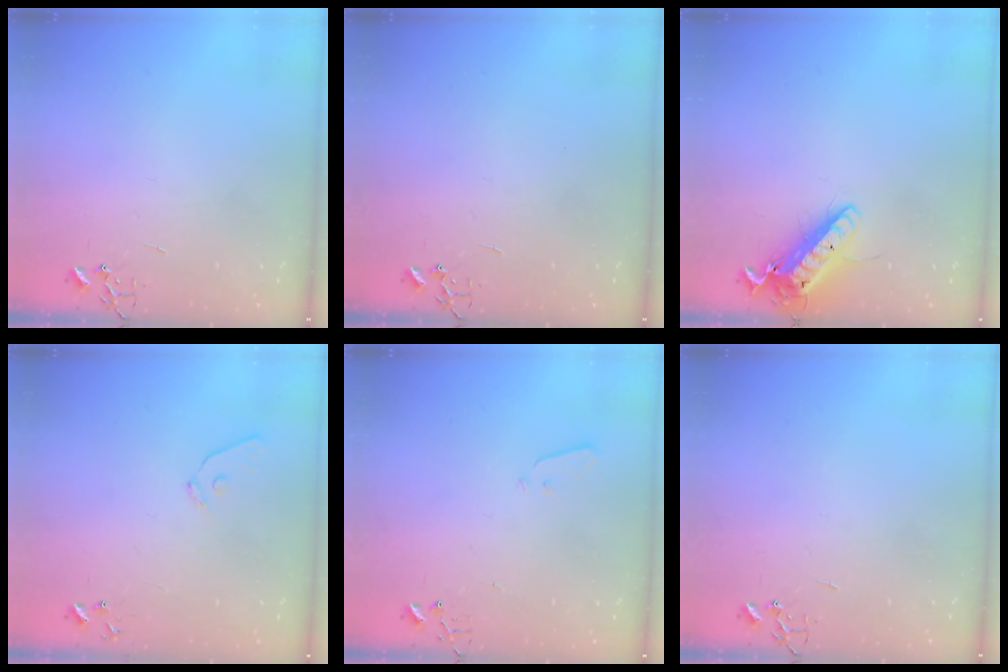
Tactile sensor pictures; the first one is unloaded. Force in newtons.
{"total": 0.0}
{"total": 15.6, "press": 15.4, "slide": 2.8}
{"total": 7.4, "press": 7.4, "slide": 0.6}
{"total": 2.2, "press": 2.1, "slide": 0.3}
{"total": 0.0}